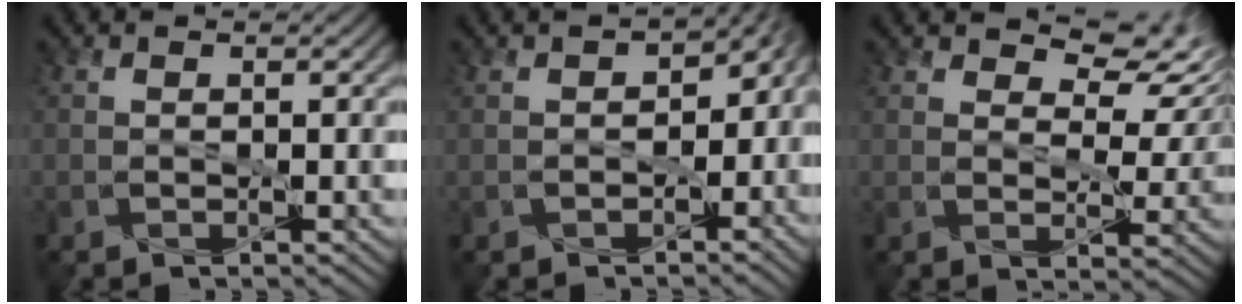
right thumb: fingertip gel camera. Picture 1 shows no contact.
{"total": 5.6, "force": [-1.1, 4.0, 3.8], "torque": [-0.039, -0.009, -0.008]}
{"total": 7.2, "force": [4.1, 3.6, 4.6], "torque": [-0.078, 0.002, 0.069]}